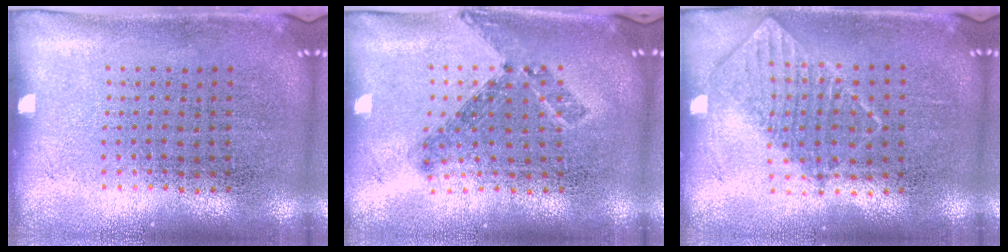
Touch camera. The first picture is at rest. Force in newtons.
{"total": 0.8, "press": 0.8, "slide": 0.3}
{"total": 0.7, "press": 0.7, "slide": 0.1}